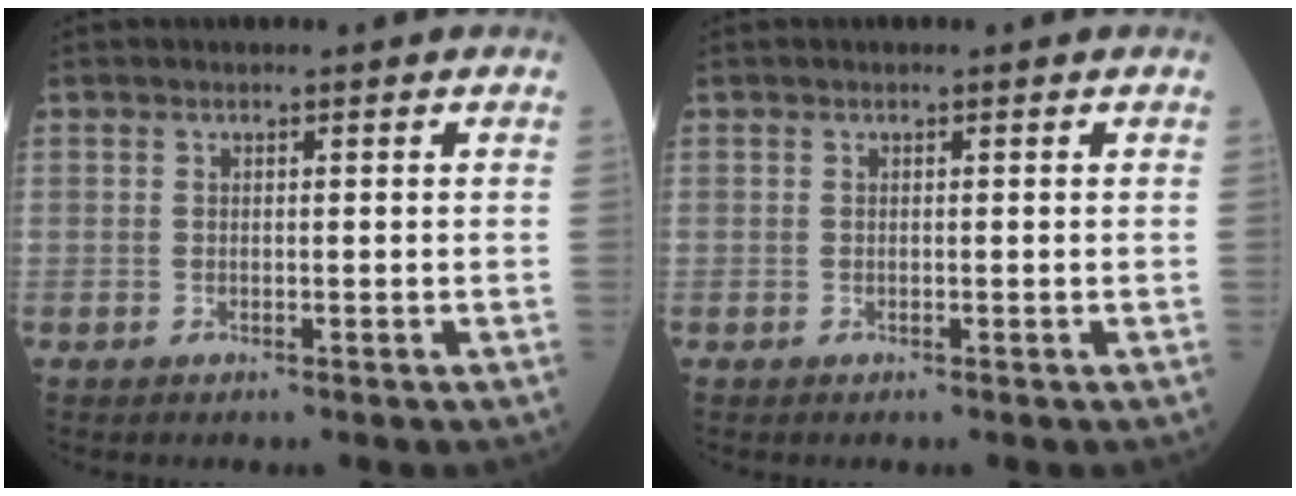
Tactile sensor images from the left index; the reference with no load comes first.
{"total": 0.0}